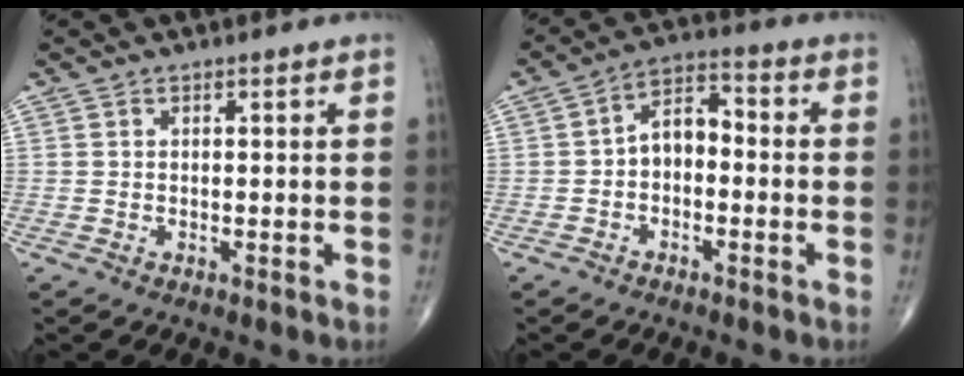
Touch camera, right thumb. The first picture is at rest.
{"total": 6.4, "force": [-1.1, 4.2, 4.7], "torque": [-0.063, 0.034, -0.035]}